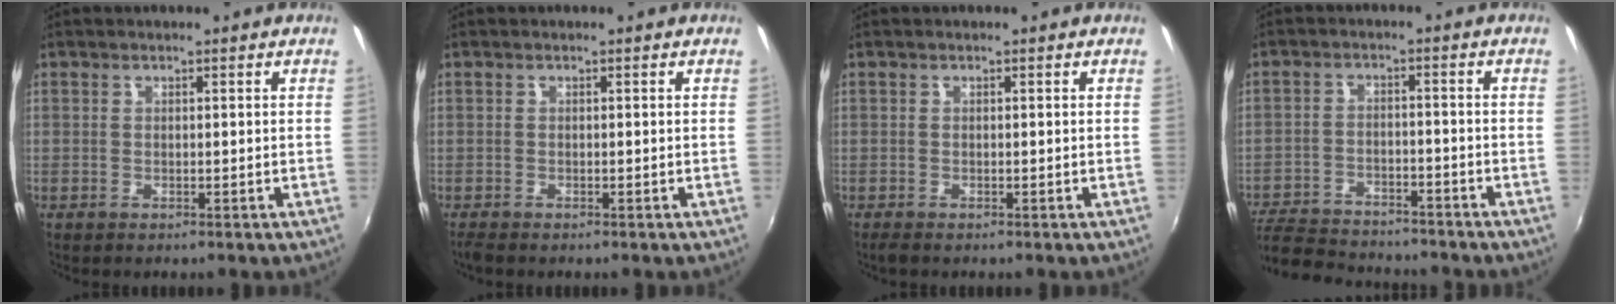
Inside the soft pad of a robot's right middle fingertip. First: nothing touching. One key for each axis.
{"total": 1.2, "fx": -1.0, "fy": 0.3, "fz": 0.6, "tx": -0.014, "ty": -0.006, "tz": -0.019}
{"total": 0.8, "fx": -0.6, "fy": 0.2, "fz": 0.5, "tx": -0.010, "ty": -0.004, "tz": -0.011}
{"total": 15.9, "fx": -13.9, "fy": 4.6, "fz": 6.1, "tx": -0.149, "ty": -0.014, "tz": -0.216}